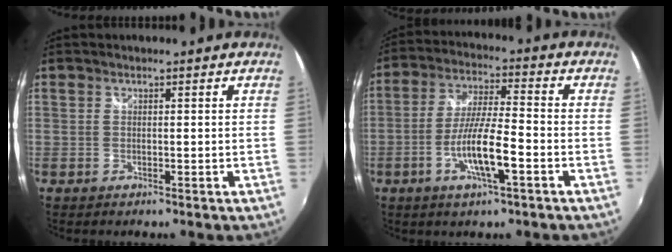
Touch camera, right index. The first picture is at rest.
{"total": 10.2, "force": [-4.0, 1.3, 9.3], "torque": [-0.184, -0.004, -0.073]}